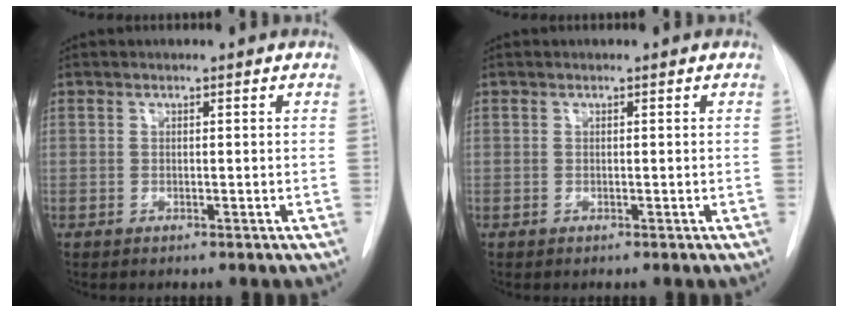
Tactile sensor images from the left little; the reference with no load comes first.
{"total": 0.0}